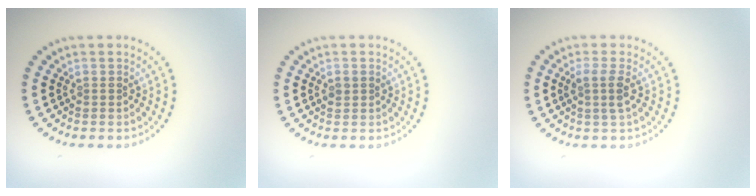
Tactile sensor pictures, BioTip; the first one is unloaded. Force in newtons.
{"total": 0.9, "press": 0.9, "slide": 0.1}
{"total": 2.0, "press": 1.6, "slide": 1.1}